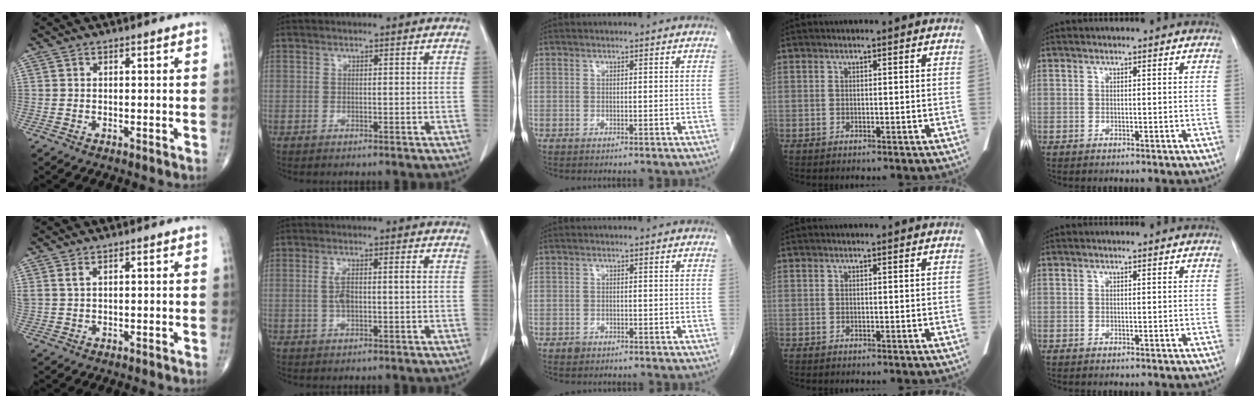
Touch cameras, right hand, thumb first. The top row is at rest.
{"thumb": {"total": 1.5, "force": [0.9, 0.5, 1.1], "torque": [-0.028, 0.007, 0.027]}, "index": {"total": 4.1, "force": [0.1, 1.1, 4.0], "torque": [-0.085, 0.007, 0.002]}, "middle": {"total": 1.0, "force": [-0.7, 0.7, 0.2], "torque": [-0.003, 0.002, -0.010]}}